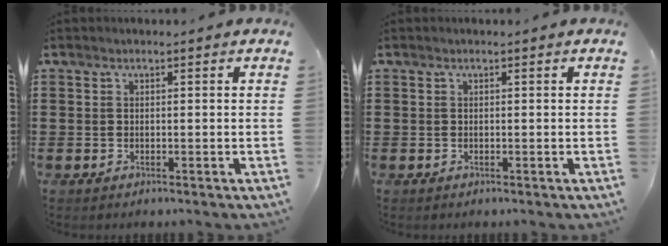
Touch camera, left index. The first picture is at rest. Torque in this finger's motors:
{"motor_torque": [0.00, 0.01, 0.00, 0.00]}